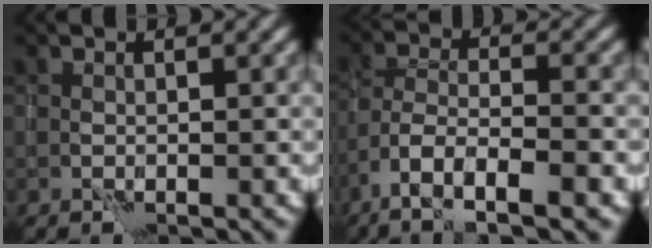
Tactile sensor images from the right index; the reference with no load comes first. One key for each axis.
{"total": 7.0, "fx": -4.5, "fy": 1.8, "fz": 5.0, "tx": -0.088, "ty": 0.000, "tz": -0.082}